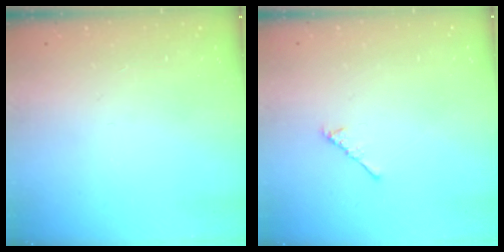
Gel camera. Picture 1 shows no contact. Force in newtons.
{"total": 2.9, "press": 2.8, "slide": 0.7}